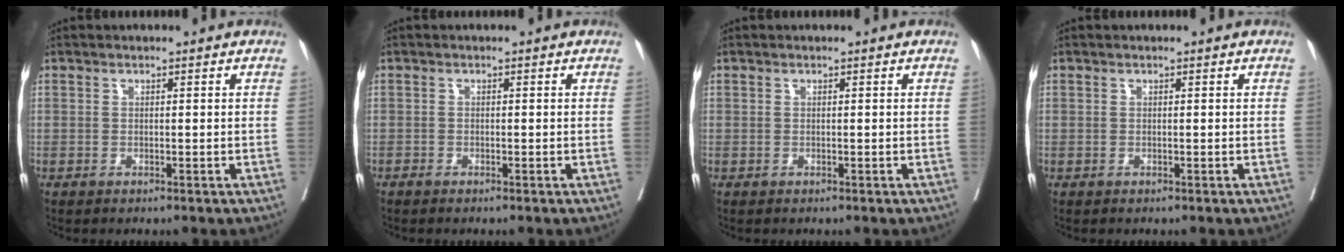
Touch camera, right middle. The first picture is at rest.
{"total": 0.5, "force": [-0.5, 0.0, 0.1], "torque": [-0.004, -0.001, -0.013]}
{"total": 0.0}
{"total": 0.0}